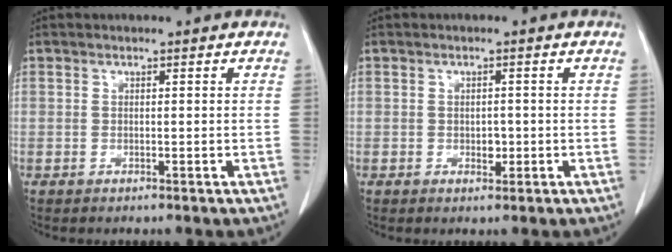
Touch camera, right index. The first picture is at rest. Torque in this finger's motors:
{"motor_torque": [0.32, 0.23, 0.13, 0.01]}